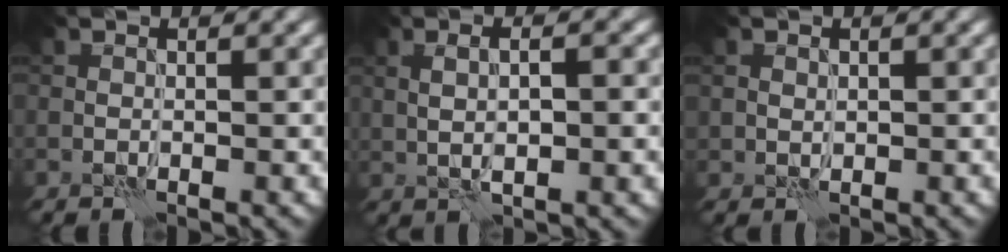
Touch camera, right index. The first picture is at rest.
{"total": 4.3, "force": [0.6, 1.4, 4.0], "torque": [-0.055, 0.009, 0.006]}
{"total": 0.8, "force": [0.4, 0.7, 0.3], "torque": [-0.007, -0.002, 0.009]}